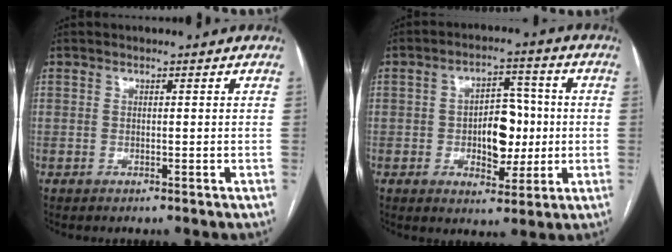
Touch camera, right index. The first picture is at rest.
{"total": 8.7, "force": [-0.6, 4.8, 7.2], "torque": [-0.108, 0.017, -0.003]}